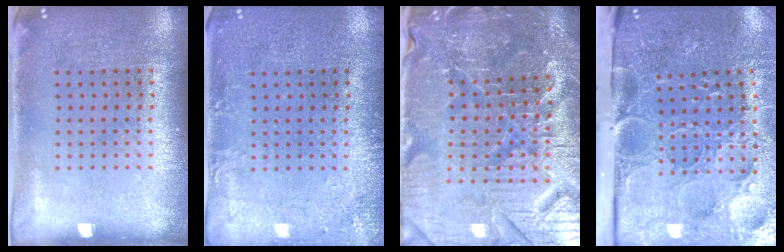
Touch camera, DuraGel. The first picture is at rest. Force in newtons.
{"total": 1.9, "press": 1.9, "slide": 0.2}
{"total": 5.5, "press": 5.2, "slide": 1.6}
{"total": 5.2, "press": 4.1, "slide": 3.1}